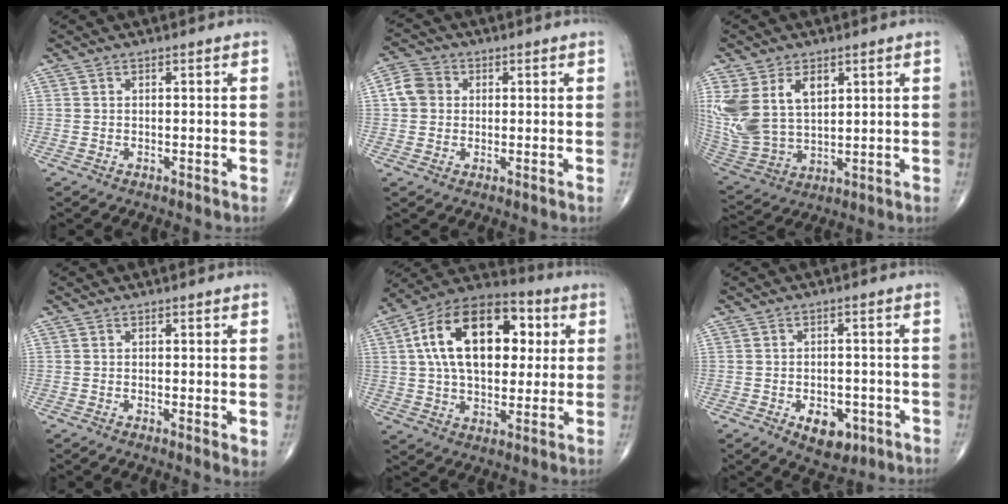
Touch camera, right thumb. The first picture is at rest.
{"total": 5.1, "force": [0.6, 4.5, 2.3], "torque": [-0.035, 0.011, 0.003]}
{"total": 16.1, "force": [5.6, 10.4, 11.0], "torque": [-0.240, -0.014, 0.128]}
{"total": 2.2, "force": [-0.1, 0.5, 2.2], "torque": [-0.035, -0.008, -0.004]}
{"total": 22.8, "force": [5.2, 13.3, 17.7], "torque": [-0.272, 0.015, 0.077]}
{"total": 6.9, "force": [-2.8, 4.3, 4.7], "torque": [-0.046, 0.009, -0.031]}